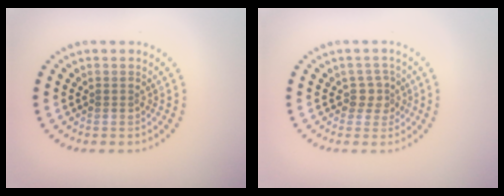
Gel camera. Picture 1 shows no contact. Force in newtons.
{"total": 1.8, "press": 1.4, "slide": 1.1}